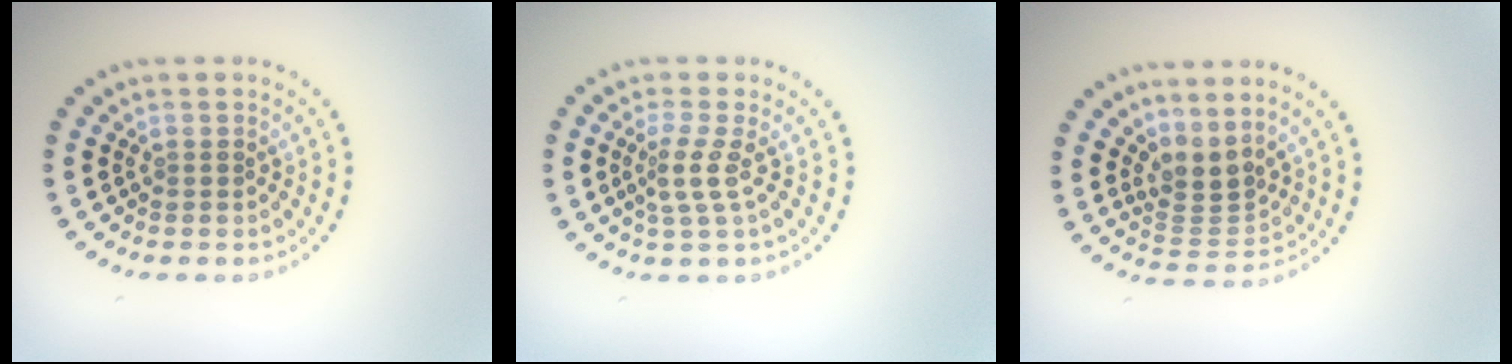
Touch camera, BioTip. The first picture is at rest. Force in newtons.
{"total": 2.2, "press": 1.4, "slide": 1.7}
{"total": 2.8, "press": 1.9, "slide": 2.1}